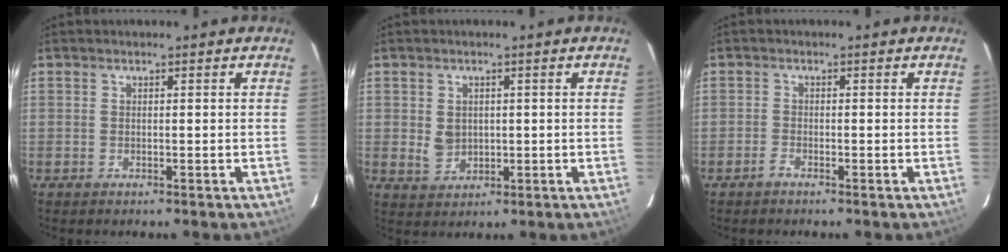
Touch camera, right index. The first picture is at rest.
{"total": 3.8, "force": [0.2, 3.3, 1.9], "torque": [-0.035, 0.000, 0.011]}
{"total": 1.3, "force": [-1.1, 0.4, 0.5], "torque": [-0.015, 0.000, -0.026]}